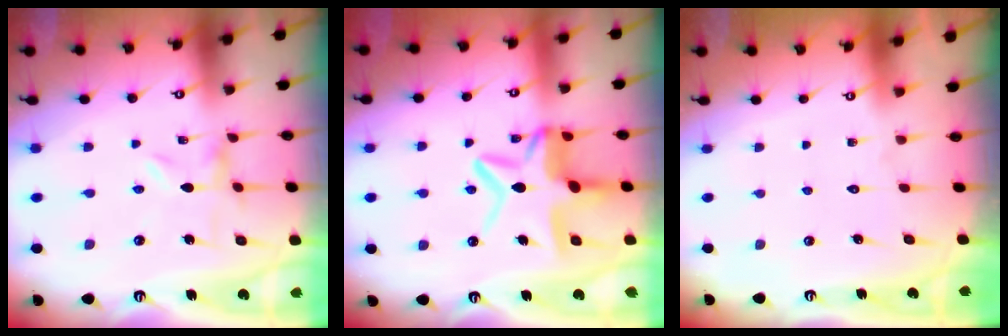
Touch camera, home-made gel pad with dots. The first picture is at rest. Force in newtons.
{"total": 12.4, "press": 12.4, "slide": 1.1}
{"total": 1.6, "press": 1.6, "slide": 0.1}